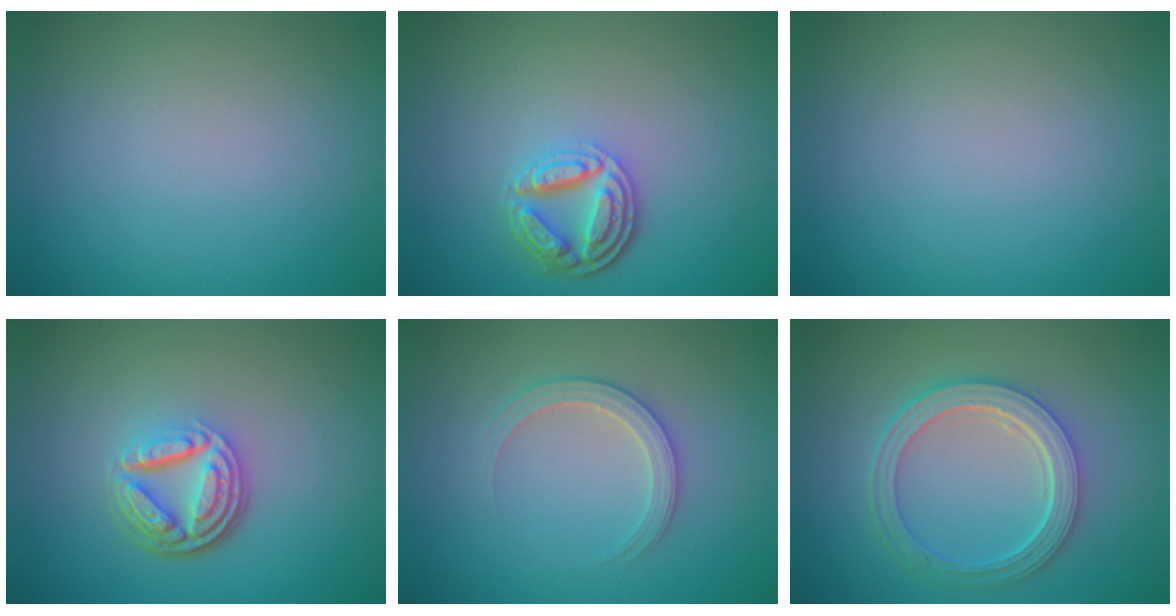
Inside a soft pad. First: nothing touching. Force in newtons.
{"total": 4.1, "press": 3.2, "slide": 2.6}
{"total": 0.0}
{"total": 5.1, "press": 3.6, "slide": 3.6}
{"total": 2.5, "press": 2.5, "slide": 0.3}
{"total": 4.9, "press": 3.8, "slide": 3.0}